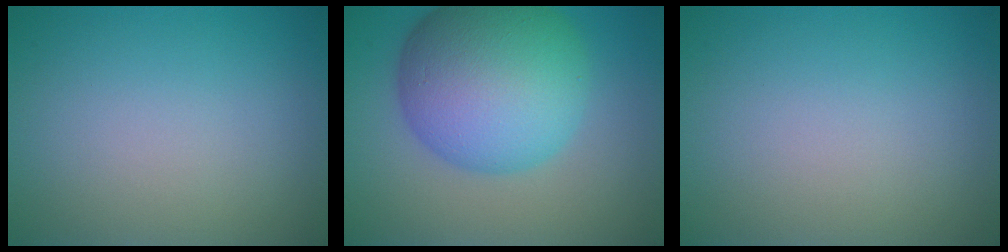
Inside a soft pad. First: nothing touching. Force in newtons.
{"total": 12.4, "press": 12.4, "slide": 0.1}
{"total": 0.0}